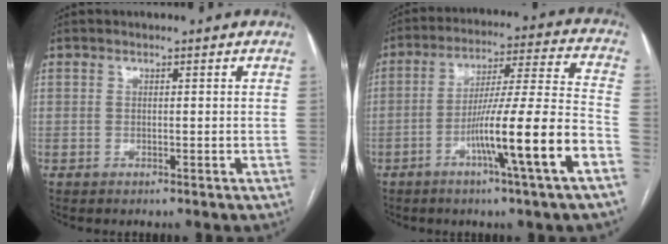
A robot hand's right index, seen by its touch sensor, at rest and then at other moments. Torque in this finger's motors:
{"motor_torque": [1.68, -0.46, 1.05, 0.21]}